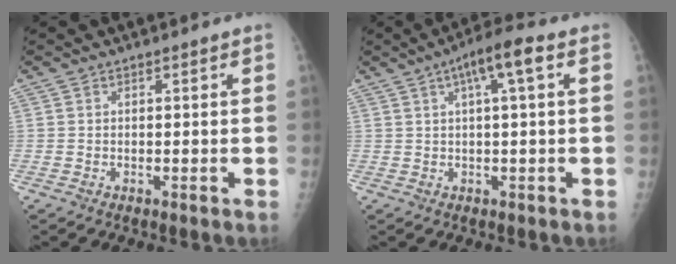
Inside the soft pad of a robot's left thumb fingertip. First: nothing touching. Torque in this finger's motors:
{"motor_torque": [0.58, 0.63, 0.71, 0.01, 0.26]}